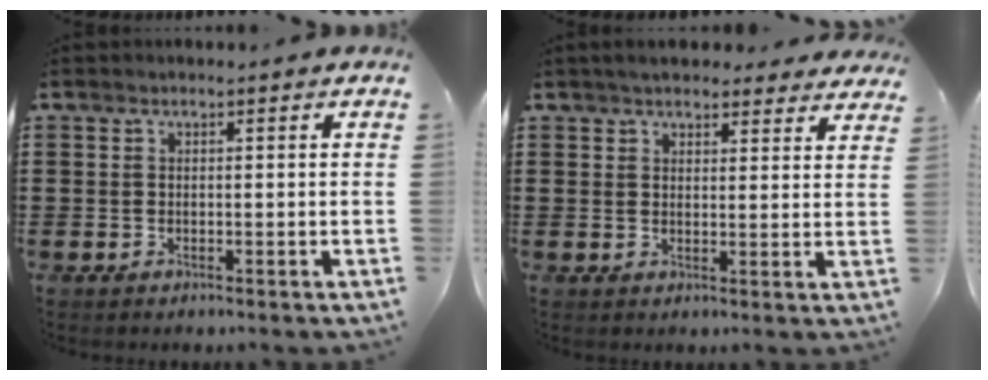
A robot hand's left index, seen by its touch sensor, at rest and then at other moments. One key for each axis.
{"total": 3.8, "fx": 3.6, "fy": 1.0, "fz": 1.0, "tx": -0.029, "ty": -0.006, "tz": 0.067}